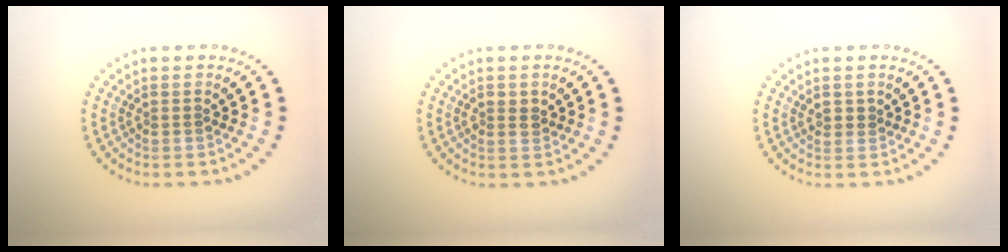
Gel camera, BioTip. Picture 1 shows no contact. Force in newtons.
{"total": 1.4, "press": 1.4, "slide": 0.2}
{"total": 0.9, "press": 0.7, "slide": 0.5}